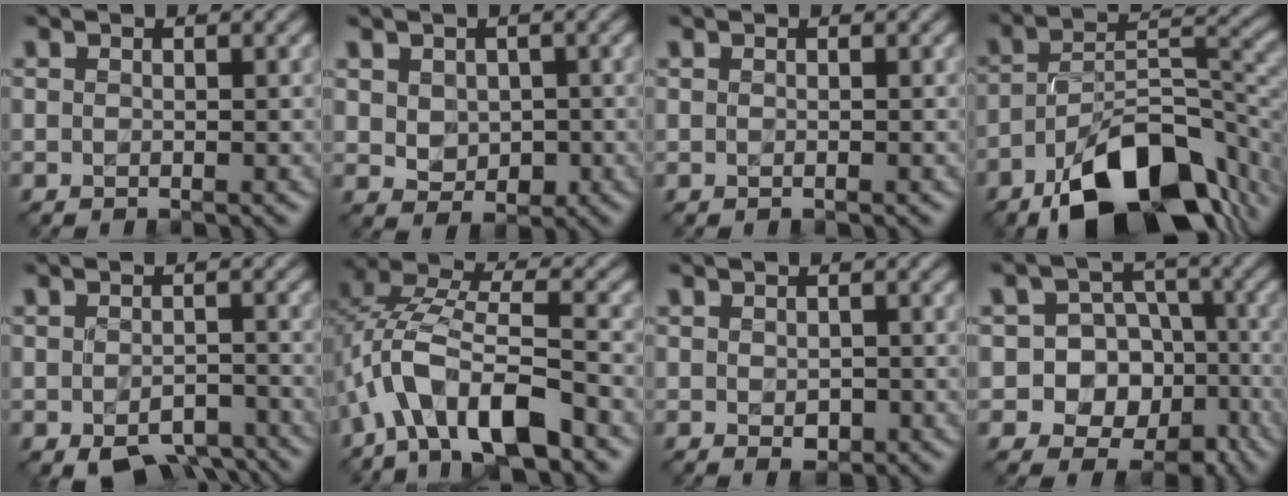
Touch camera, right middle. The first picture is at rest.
{"total": 2.6, "force": [0.4, 2.2, 1.3], "torque": [-0.025, -0.005, 0.013]}
{"total": 0.0}
{"total": 13.3, "force": [-7.9, 6.1, 8.8], "torque": [-0.133, -0.006, -0.135]}
{"total": 5.3, "force": [-3.6, 2.7, 2.9], "torque": [-0.042, -0.016, -0.050]}
{"total": 9.9, "force": [-4.8, 4.1, 7.6], "torque": [-0.145, 0.018, -0.096]}
{"total": 1.2, "force": [-0.2, 0.8, 0.9], "torque": [-0.010, -0.004, 0.001]}
{"total": 10.9, "force": [-4.1, 9.5, 3.4], "torque": [-0.044, 0.002, -0.083]}